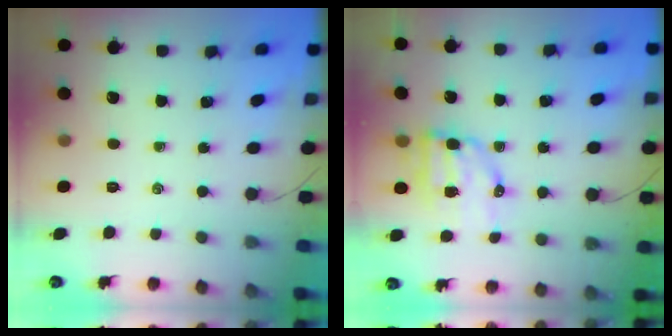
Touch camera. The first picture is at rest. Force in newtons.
{"total": 7.9, "press": 7.7, "slide": 1.7}